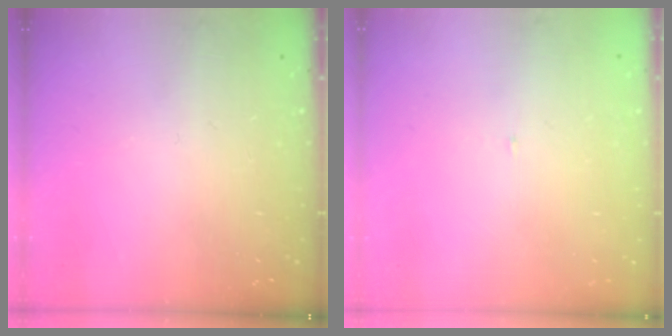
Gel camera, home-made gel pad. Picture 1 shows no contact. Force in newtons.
{"total": 3.0, "press": 3.0, "slide": 0.2}